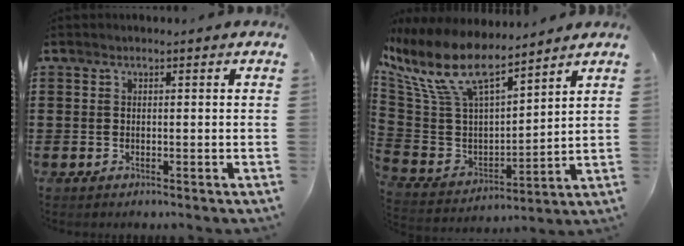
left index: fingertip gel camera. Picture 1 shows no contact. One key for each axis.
{"total": 11.9, "fx": 8.2, "fy": 3.9, "fz": 7.8, "tx": -0.192, "ty": -0.049, "tz": 0.141}